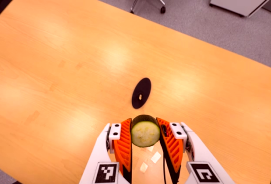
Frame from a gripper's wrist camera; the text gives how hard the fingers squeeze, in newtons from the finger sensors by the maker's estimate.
{"total": 10.5, "left": 9.9, "right": 11.2}